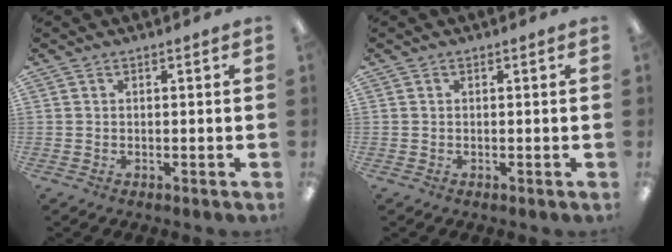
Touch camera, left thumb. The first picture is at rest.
{"total": 0.0}